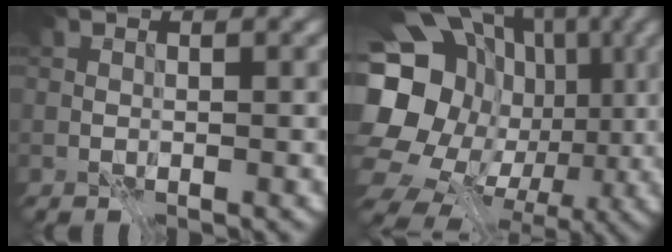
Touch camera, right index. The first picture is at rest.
{"total": 22.2, "force": [-0.3, 19.9, 9.9], "torque": [-0.212, 0.014, -0.026]}